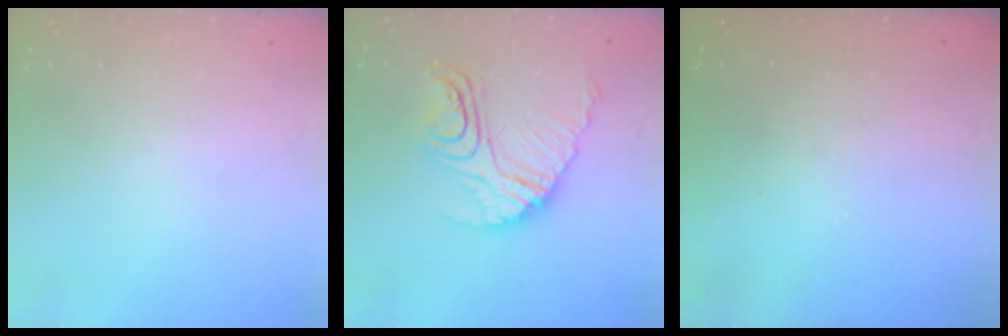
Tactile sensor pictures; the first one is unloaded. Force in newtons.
{"total": 16.4, "press": 16.4, "slide": 1.5}
{"total": 3.0, "press": 2.9, "slide": 0.8}